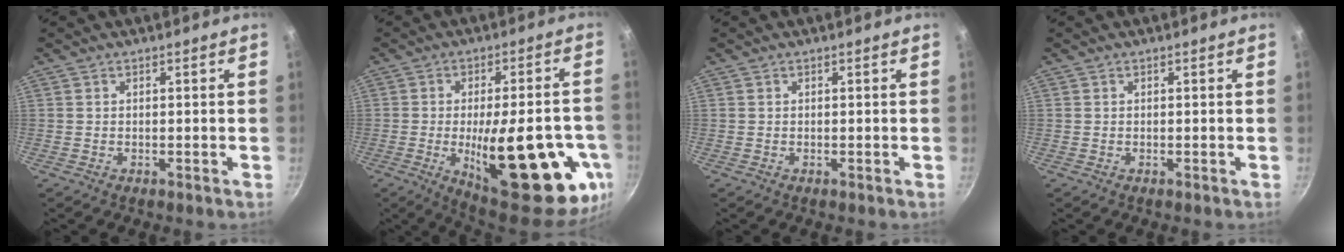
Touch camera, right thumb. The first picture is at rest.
{"total": 27.2, "force": [-7.3, 9.4, 24.4], "torque": [-0.296, -0.002, -0.089]}
{"total": 0.0}
{"total": 0.0}